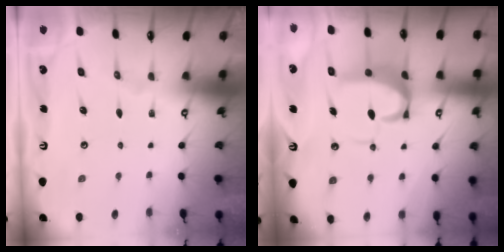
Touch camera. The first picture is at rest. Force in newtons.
{"total": 7.8, "press": 7.7, "slide": 1.3}